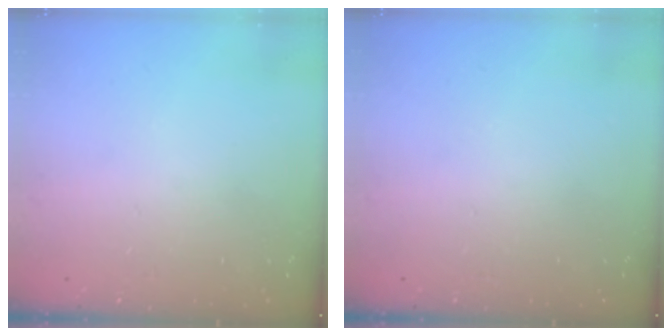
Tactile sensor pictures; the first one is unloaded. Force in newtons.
{"total": 0.0}